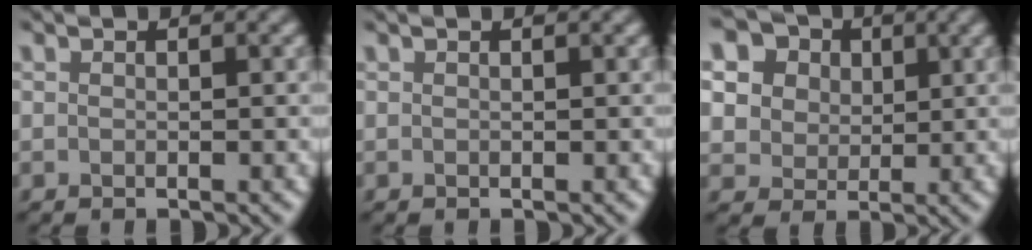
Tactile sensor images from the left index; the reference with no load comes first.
{"total": 0.6, "force": [0.4, 0.1, 0.4], "torque": [-0.002, 0.007, 0.004]}
{"total": 10.1, "force": [5.0, 7.6, 4.3], "torque": [-0.109, 0.020, 0.072]}